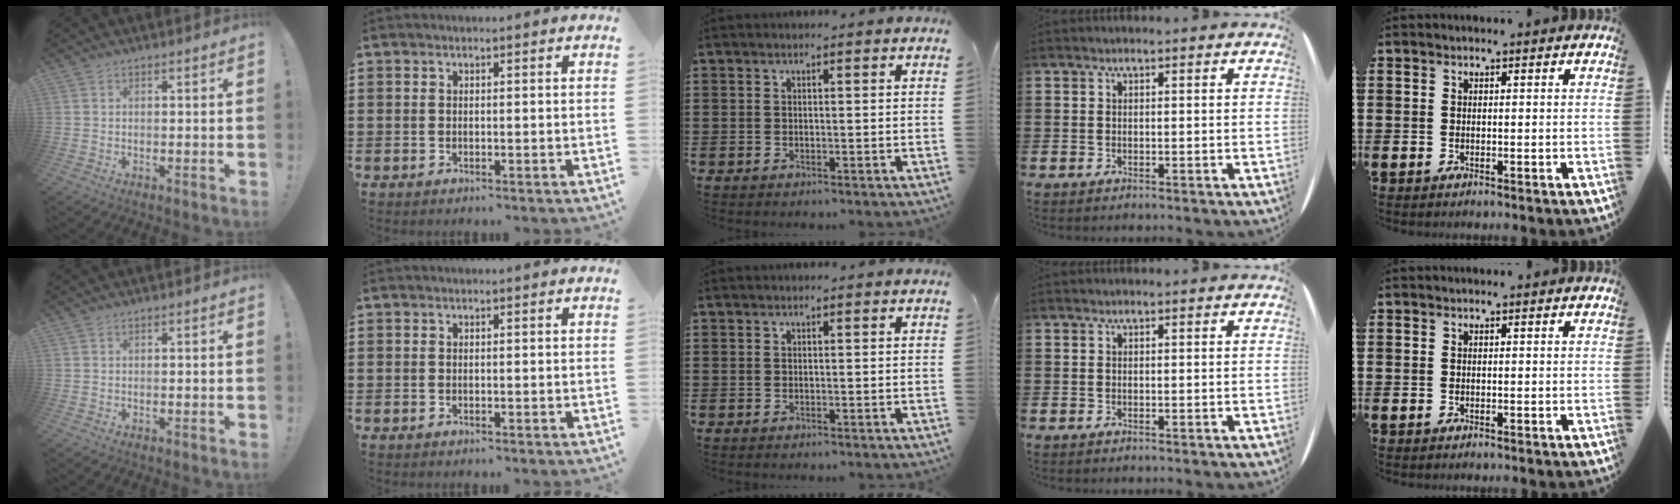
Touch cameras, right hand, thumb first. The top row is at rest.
{}